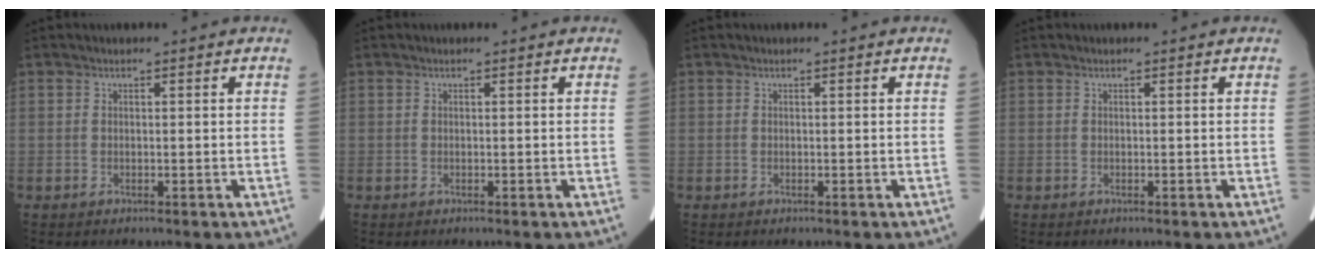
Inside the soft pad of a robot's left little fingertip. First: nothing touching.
{"total": 0.0}
{"total": 0.0}
{"total": 0.0}